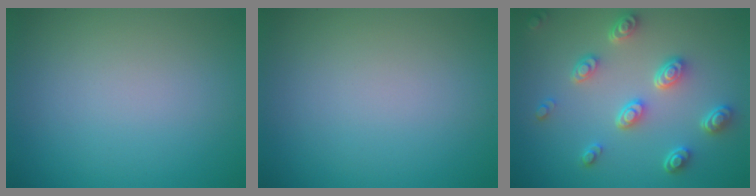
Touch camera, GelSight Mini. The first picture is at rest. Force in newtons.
{"total": 0.0}
{"total": 4.8, "press": 3.8, "slide": 2.9}